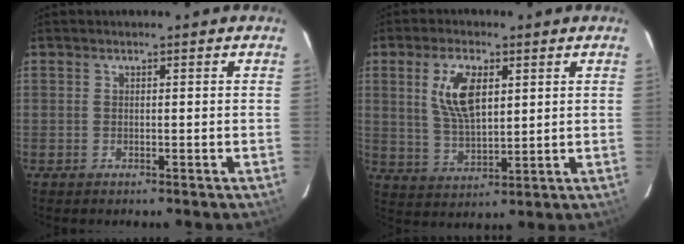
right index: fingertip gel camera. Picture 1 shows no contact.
{"total": 9.3, "force": [3.1, 4.4, 7.6], "torque": [-0.147, 0.006, 0.066]}